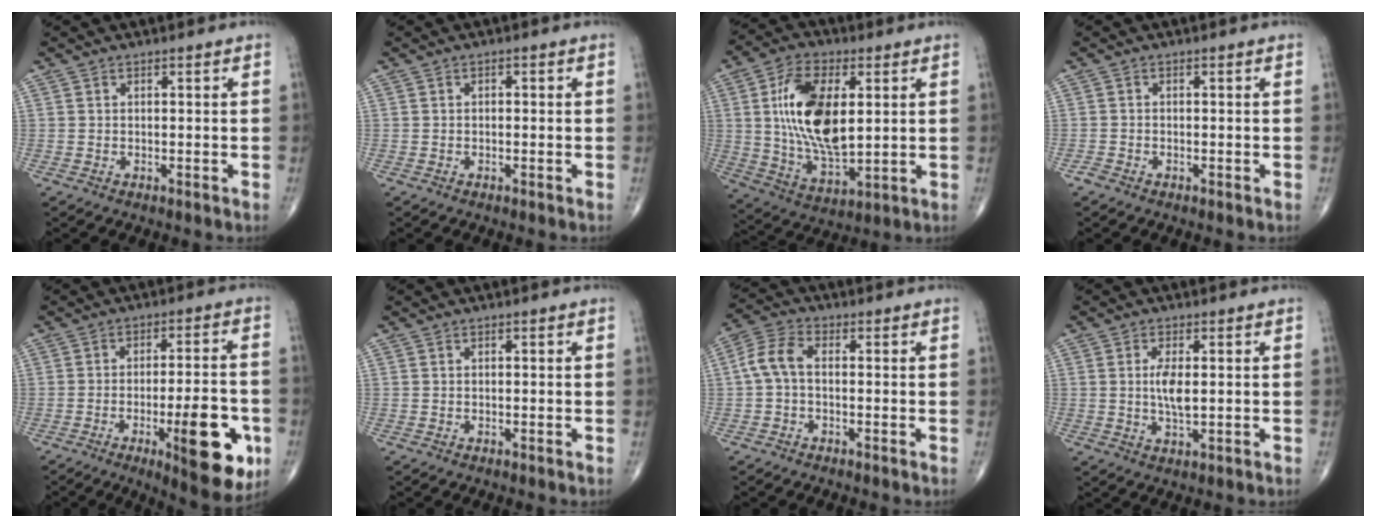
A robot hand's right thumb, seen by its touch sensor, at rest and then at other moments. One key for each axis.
{"total": 0.7, "fx": 0.0, "fy": 0.5, "fz": 0.5, "tx": -0.008, "ty": 0.001, "tz": -0.001}
{"total": 17.8, "fx": 3.1, "fy": 9.0, "fz": 15.0, "tx": -0.271, "ty": -0.016, "tz": 0.061}
{"total": 1.0, "fx": -0.7, "fy": 0.6, "fz": 0.3, "tx": -0.008, "ty": 0.001, "tz": -0.018}
{"total": 16.3, "fx": -5.6, "fy": 4.7, "fz": 14.5, "tx": -0.183, "ty": 0.013, "tz": -0.071}
{"total": 0.0}
{"total": 5.8, "fx": -0.2, "fy": 3.4, "fz": 4.7, "tx": -0.102, "ty": 0.021, "tz": -0.014}
{"total": 4.8, "fx": 0.4, "fy": 1.8, "fz": 4.4, "tx": -0.091, "ty": -0.010, "tz": 0.008}